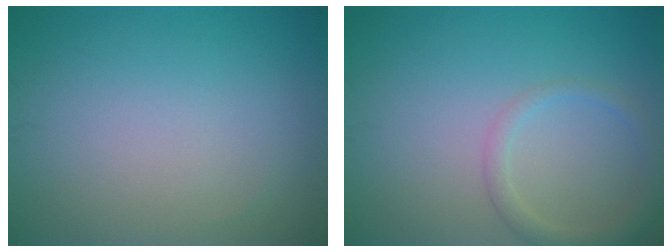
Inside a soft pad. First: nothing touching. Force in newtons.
{"total": 2.1, "press": 2.1, "slide": 0.1}